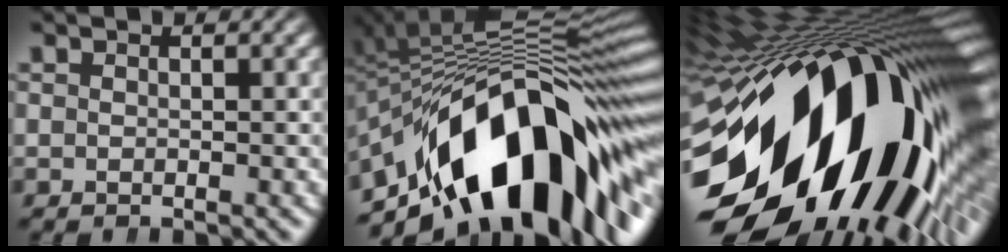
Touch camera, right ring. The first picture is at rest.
{"total": 21.6, "force": [-4.4, 11.4, 17.8], "torque": [-0.276, -0.010, -0.052]}
{"total": 39.3, "force": [-2.9, 22.5, 32.1], "torque": [-0.424, -0.005, -0.039]}